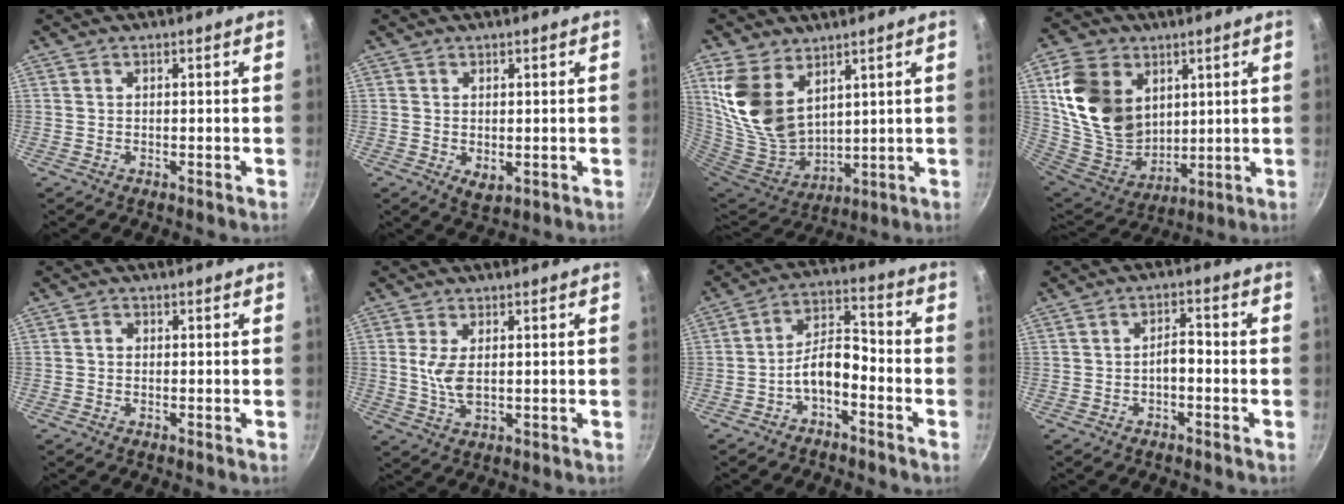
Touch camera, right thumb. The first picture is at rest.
{"total": 2.9, "force": [0.1, 1.9, 2.2], "torque": [-0.033, -0.011, 0.005]}
{"total": 16.0, "force": [7.7, 10.0, 9.9], "torque": [-0.188, -0.057, 0.168]}
{"total": 19.0, "force": [6.4, 14.1, 11.0], "torque": [-0.182, -0.033, 0.137]}
{"total": 1.0, "force": [0.0, 0.9, 0.5], "torque": [-0.008, 0.006, -0.003]}
{"total": 5.1, "force": [0.6, 2.4, 4.5], "torque": [-0.089, -0.005, 0.015]}
{"total": 7.8, "force": [-3.9, 3.7, 5.6], "torque": [-0.091, 0.056, -0.074]}
{"total": 3.3, "force": [-1.3, 1.6, 2.7], "torque": [-0.032, 0.022, -0.022]}